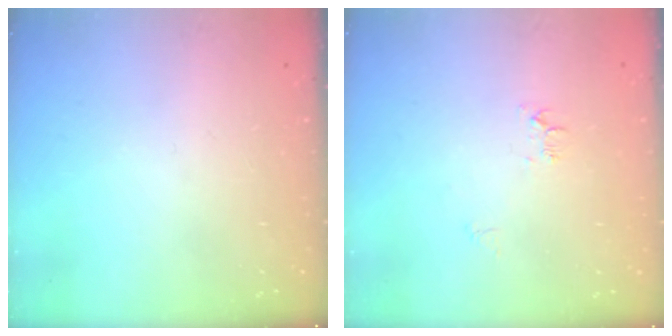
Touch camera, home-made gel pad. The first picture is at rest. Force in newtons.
{"total": 6.0, "press": 5.9, "slide": 0.6}